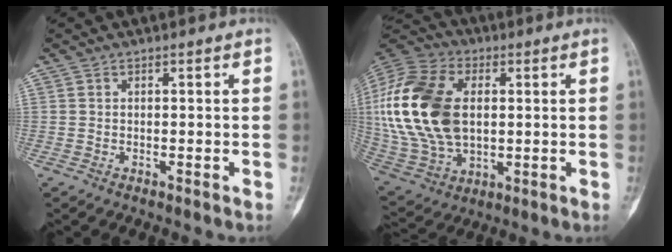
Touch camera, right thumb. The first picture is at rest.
{"total": 24.3, "force": [2.7, 15.4, 18.6], "torque": [-0.391, -0.005, 0.054]}